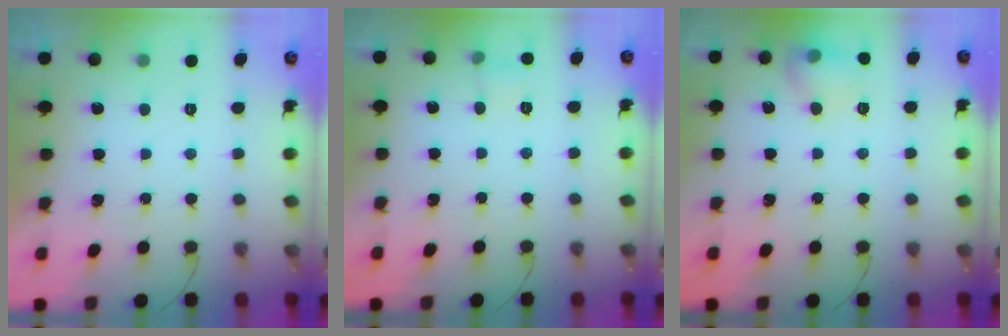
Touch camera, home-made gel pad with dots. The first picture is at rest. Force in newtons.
{"total": 4.5, "press": 4.3, "slide": 1.2}
{"total": 9.1, "press": 9.1, "slide": 0.6}